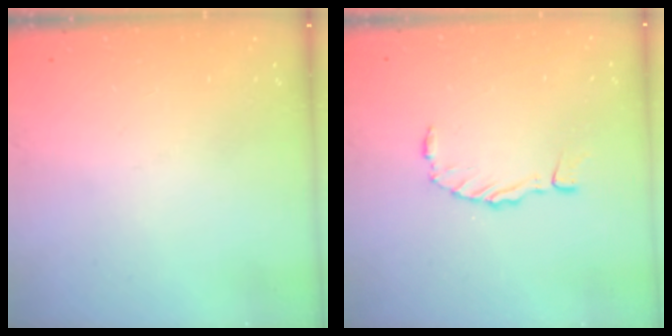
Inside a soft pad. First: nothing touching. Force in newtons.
{"total": 1.2, "press": 1.2, "slide": 0.3}